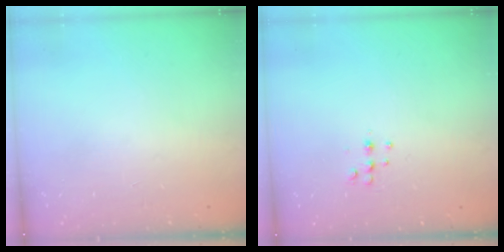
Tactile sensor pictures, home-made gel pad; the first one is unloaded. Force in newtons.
{"total": 5.3, "press": 5.2, "slide": 0.8}